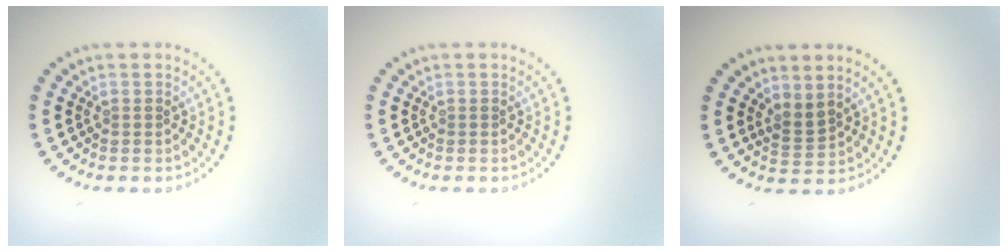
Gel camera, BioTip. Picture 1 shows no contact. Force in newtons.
{"total": 0.0}
{"total": 1.8, "press": 1.3, "slide": 1.3}